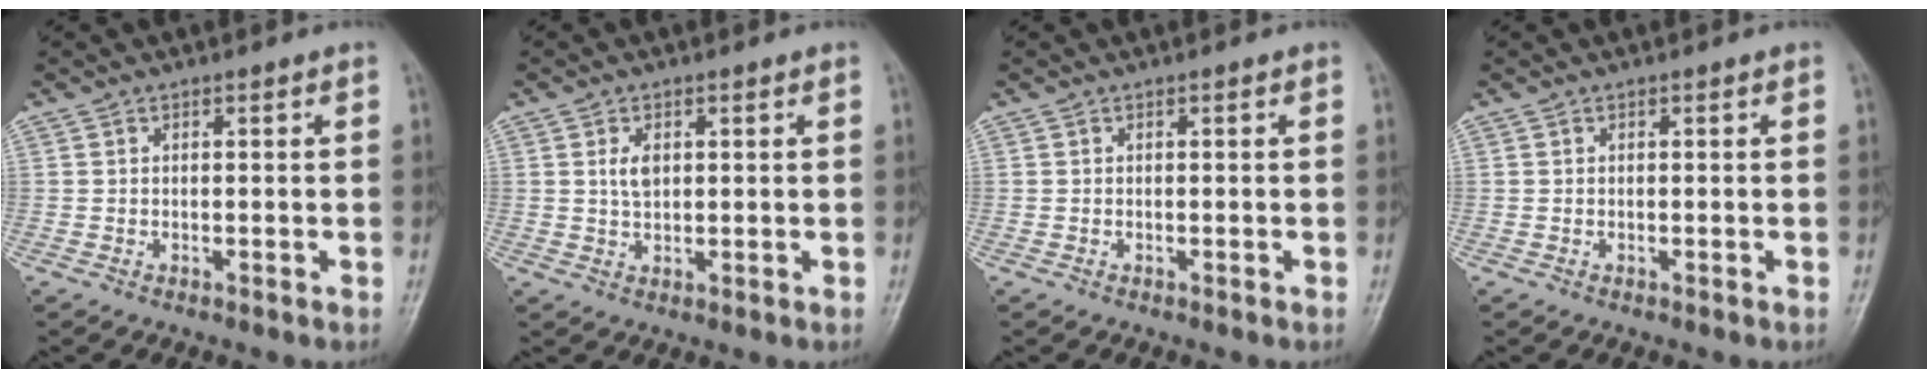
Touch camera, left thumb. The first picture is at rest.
{"total": 3.1, "force": [0.9, 1.8, 2.3], "torque": [-0.036, -0.003, 0.018]}
{"total": 0.0}
{"total": 0.0}